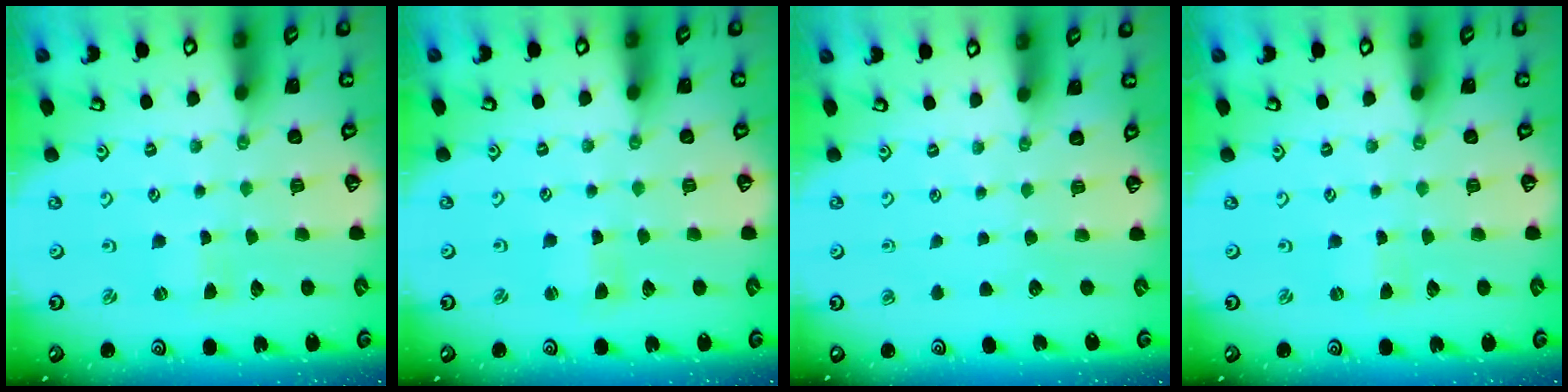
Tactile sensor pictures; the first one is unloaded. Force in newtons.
{"total": 1.2, "press": 1.1, "slide": 0.2}
{"total": 0.0}
{"total": 0.0}